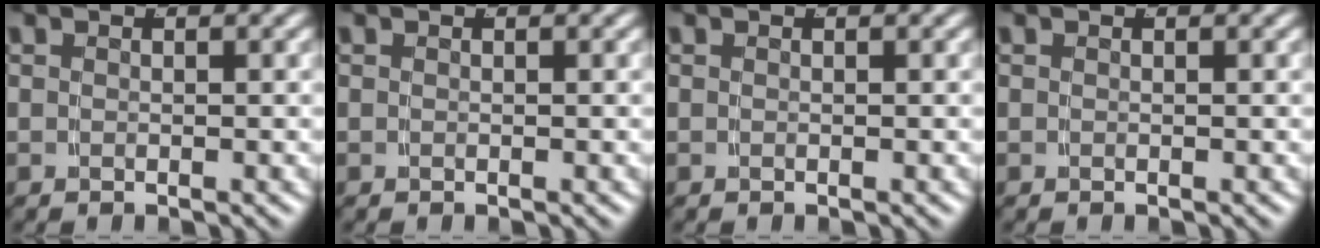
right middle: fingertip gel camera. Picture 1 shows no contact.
{"total": 0.0}
{"total": 0.0}
{"total": 0.0}